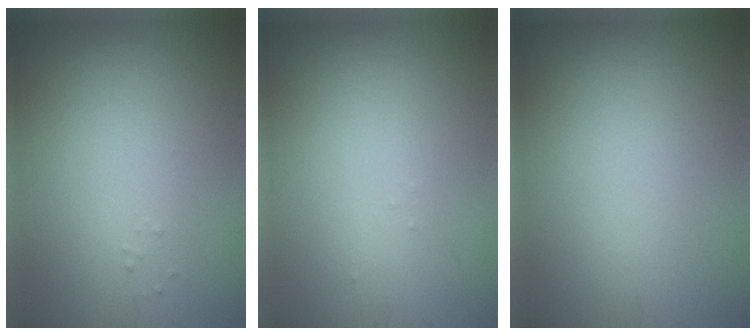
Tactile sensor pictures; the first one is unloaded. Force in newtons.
{"total": 0.0}
{"total": 0.0}